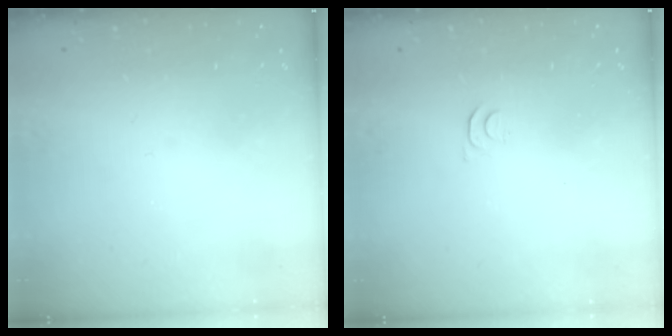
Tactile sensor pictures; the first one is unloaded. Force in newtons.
{"total": 3.5, "press": 3.5, "slide": 0.5}